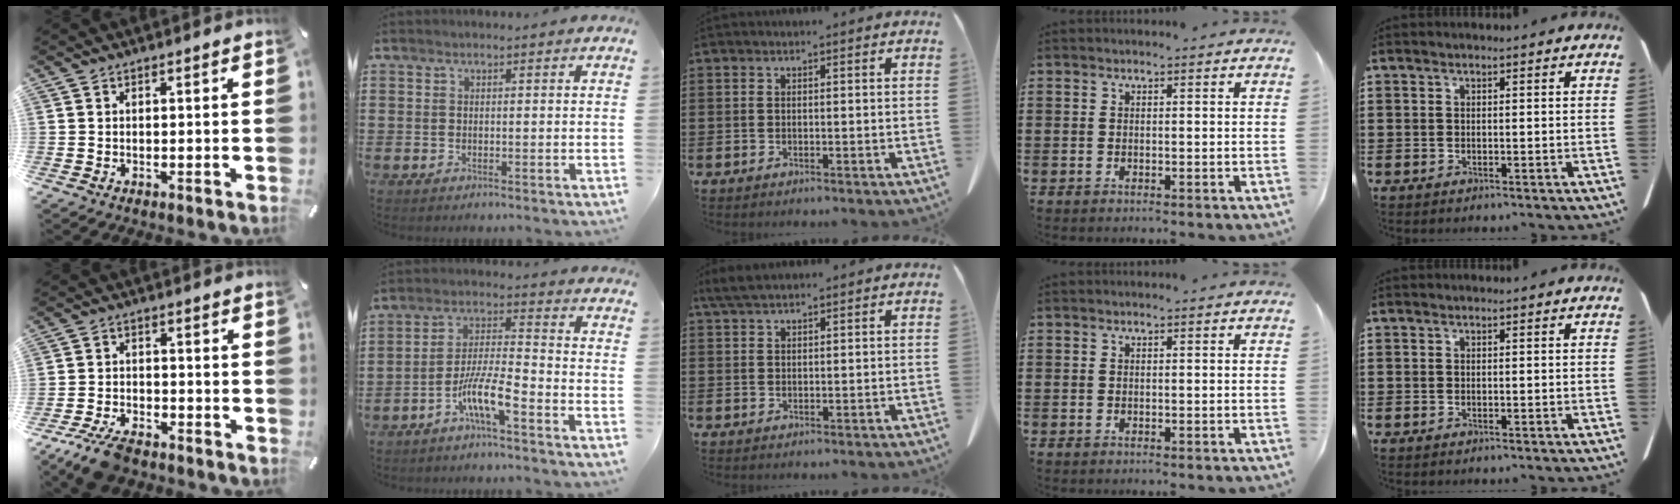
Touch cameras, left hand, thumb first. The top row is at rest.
{"thumb": {"total": 7.5, "force": [-5.7, 3.2, 3.8], "torque": [-0.084, 0.022, -0.108]}, "index": {"total": 8.2, "force": [-5.2, 1.2, 6.2], "torque": [-0.133, -0.003, -0.101]}, "middle": {"total": 3.0, "force": [2.3, 0.6, 1.8], "torque": [-0.041, 0.003, 0.043]}}